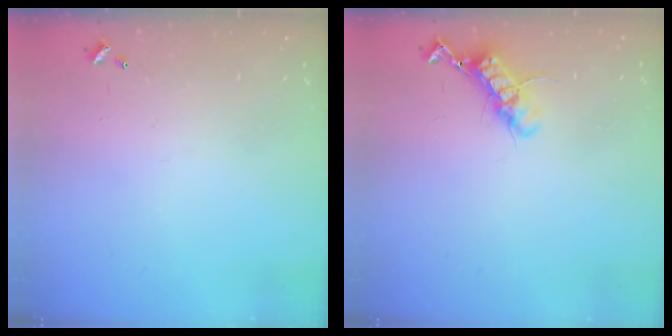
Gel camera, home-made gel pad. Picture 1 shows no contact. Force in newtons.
{"total": 11.9, "press": 11.8, "slide": 0.9}